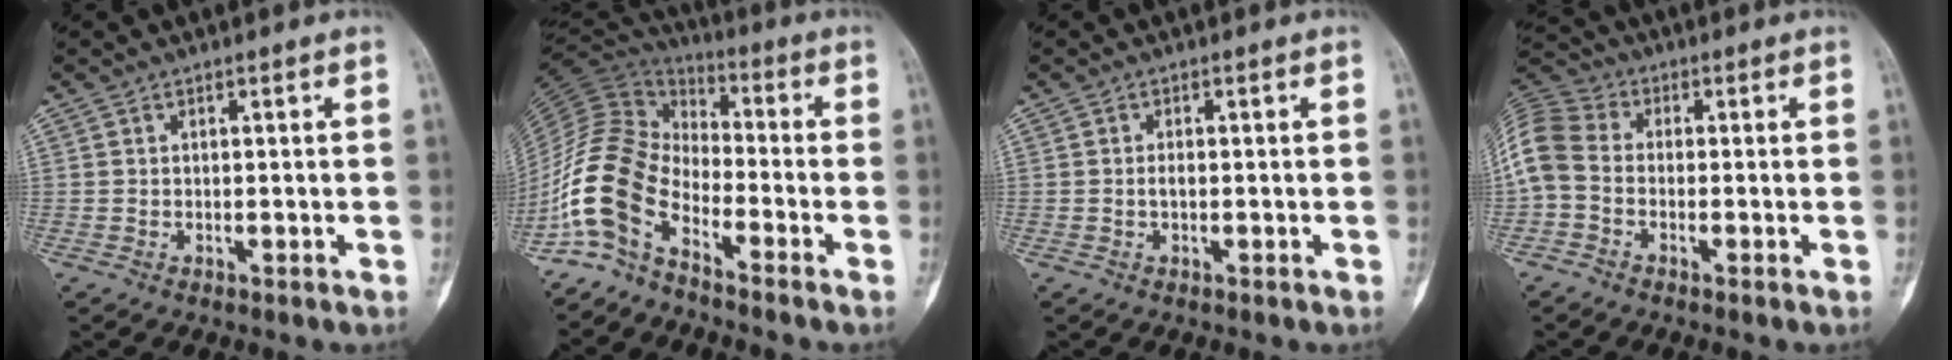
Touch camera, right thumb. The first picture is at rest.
{"total": 13.7, "force": [-7.9, 6.9, 8.9], "torque": [-0.186, 0.076, -0.171]}
{"total": 1.0, "force": [-0.2, 0.5, 0.9], "torque": [-0.018, 0.001, -0.004]}
{"total": 10.3, "force": [-1.5, 7.7, 6.7], "torque": [-0.149, 0.025, -0.045]}